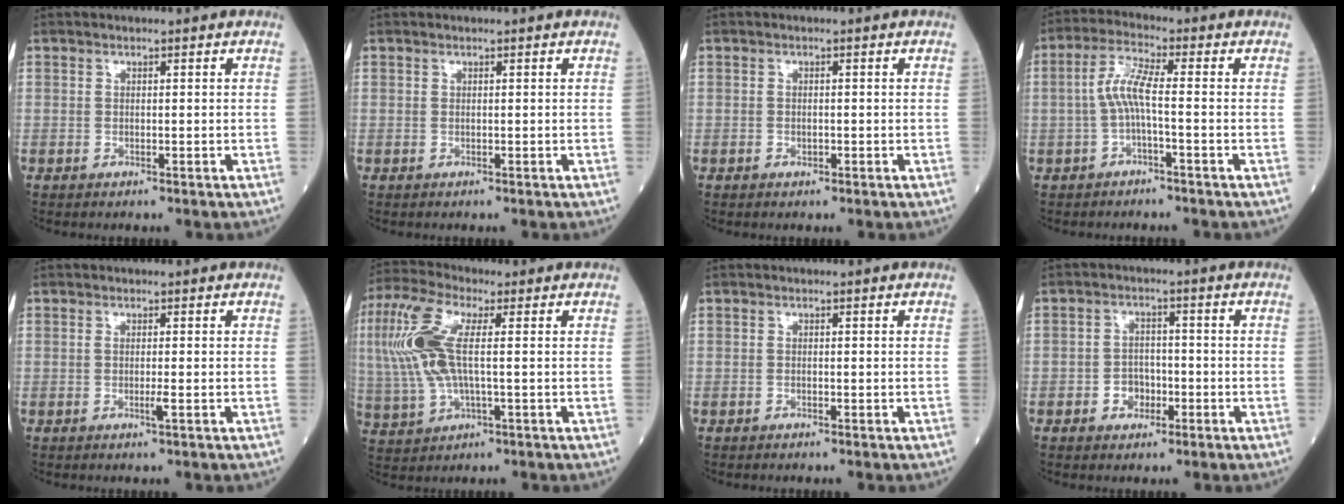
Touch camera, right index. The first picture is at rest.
{"total": 0.0}
{"total": 0.7, "force": [-0.4, 0.5, 0.4], "torque": [-0.009, 0.001, -0.004]}
{"total": 5.1, "force": [-0.9, 0.3, 5.1], "torque": [-0.104, 0.016, -0.019]}
{"total": 1.3, "force": [-0.4, -0.1, 1.3], "torque": [-0.026, -0.003, -0.008]}
{"total": 12.3, "force": [1.7, 4.0, 11.5], "torque": [-0.284, 0.018, 0.031]}
{"total": 0.0}
{"total": 3.7, "force": [-1.5, 2.8, 1.8], "torque": [-0.026, 0.008, -0.024]}